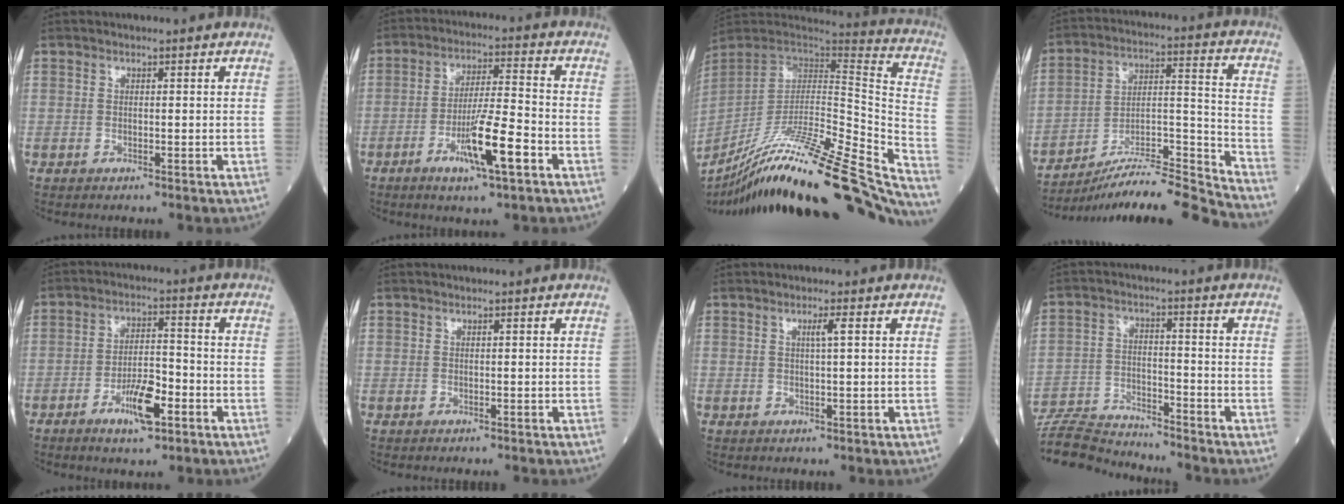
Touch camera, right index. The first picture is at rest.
{"total": 10.1, "force": [-4.3, 0.7, 9.1], "torque": [-0.165, -0.009, -0.076]}
{"total": 39.0, "force": [-32.2, 1.9, 22.1], "torque": [-0.264, -0.073, -0.480]}
{"total": 17.7, "force": [-16.6, -1.3, 5.9], "torque": [-0.098, 0.025, -0.278]}
{"total": 7.4, "force": [-3.6, 2.0, 6.2], "torque": [-0.116, 0.002, -0.062]}
{"total": 0.6, "force": [-0.6, 0.0, 0.2], "torque": [-0.005, -0.001, -0.010]}
{"total": 1.6, "force": [0.4, -0.3, 1.5], "torque": [-0.026, -0.001, 0.007]}
{"total": 10.3, "force": [-10.2, 0.0, 1.0], "torque": [-0.019, 0.001, -0.188]}